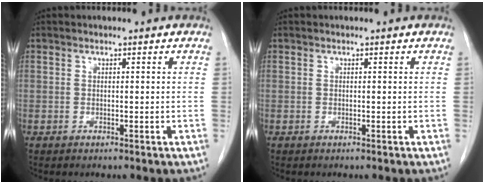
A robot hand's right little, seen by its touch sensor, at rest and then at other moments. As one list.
[{"total": 0.0}]